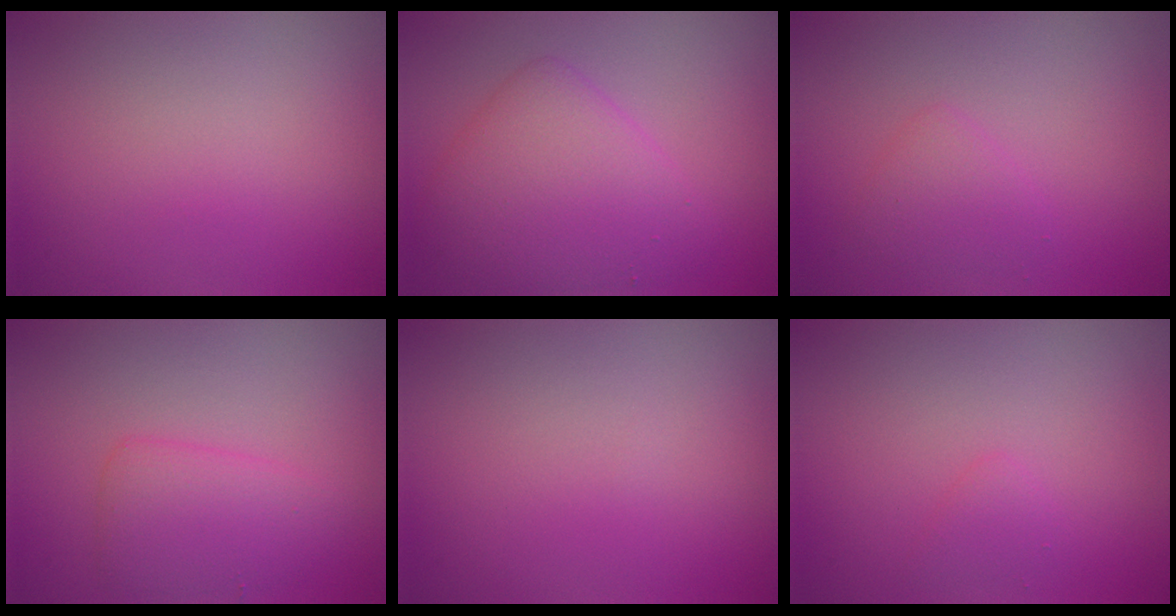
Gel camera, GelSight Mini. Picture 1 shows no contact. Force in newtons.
{"total": 5.4, "press": 5.4, "slide": 0.2}
{"total": 1.6, "press": 1.6, "slide": 0.1}
{"total": 3.1, "press": 3.1, "slide": 0.1}
{"total": 0.0}
{"total": 0.9, "press": 0.9, "slide": 0.0}